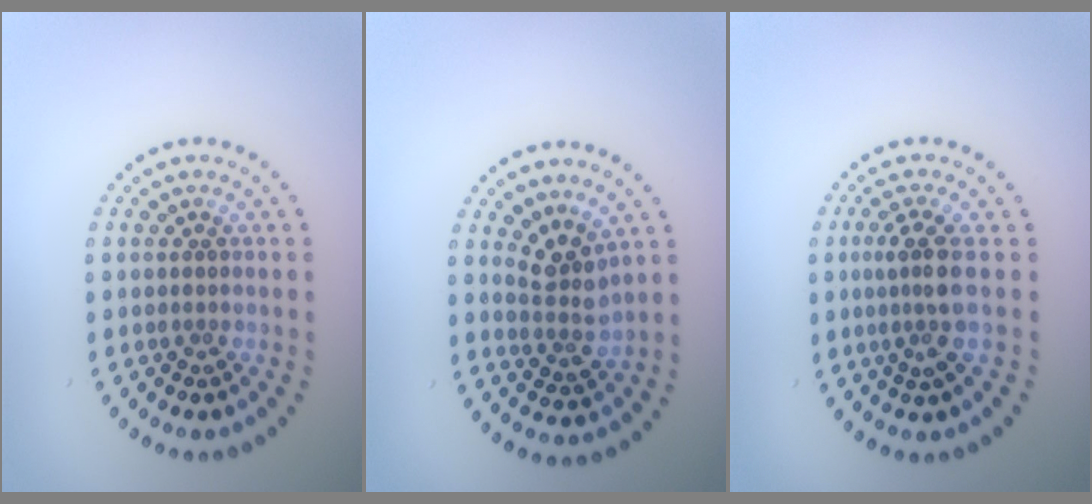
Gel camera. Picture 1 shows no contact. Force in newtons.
{"total": 2.7, "press": 1.9, "slide": 1.9}
{"total": 2.8, "press": 2.2, "slide": 1.8}